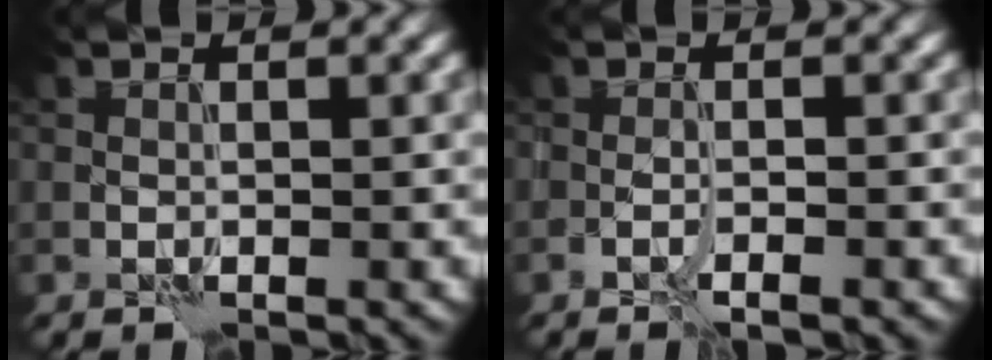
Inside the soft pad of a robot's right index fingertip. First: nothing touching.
{"total": 1.4, "force": [-1.0, 0.1, 1.0], "torque": [-0.017, 0.001, -0.019]}